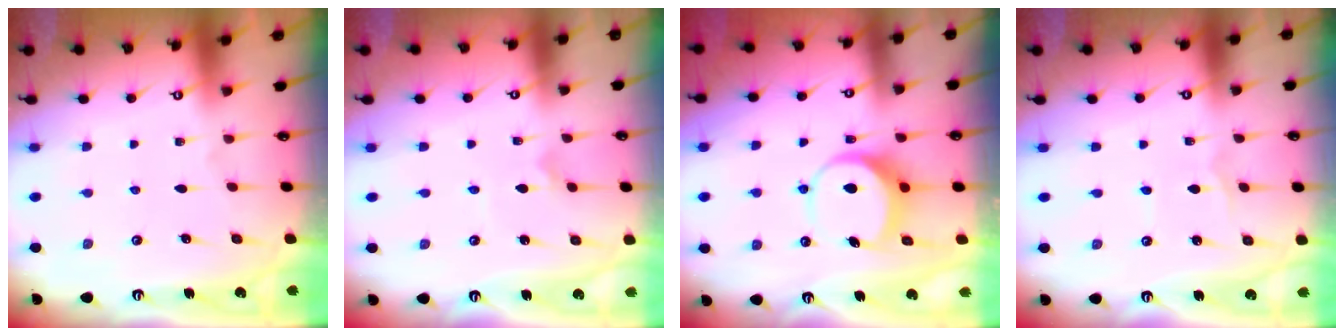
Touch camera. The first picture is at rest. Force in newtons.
{"total": 2.0, "press": 2.0, "slide": 0.3}
{"total": 7.9, "press": 7.8, "slide": 0.8}
{"total": 1.1, "press": 1.1, "slide": 0.1}